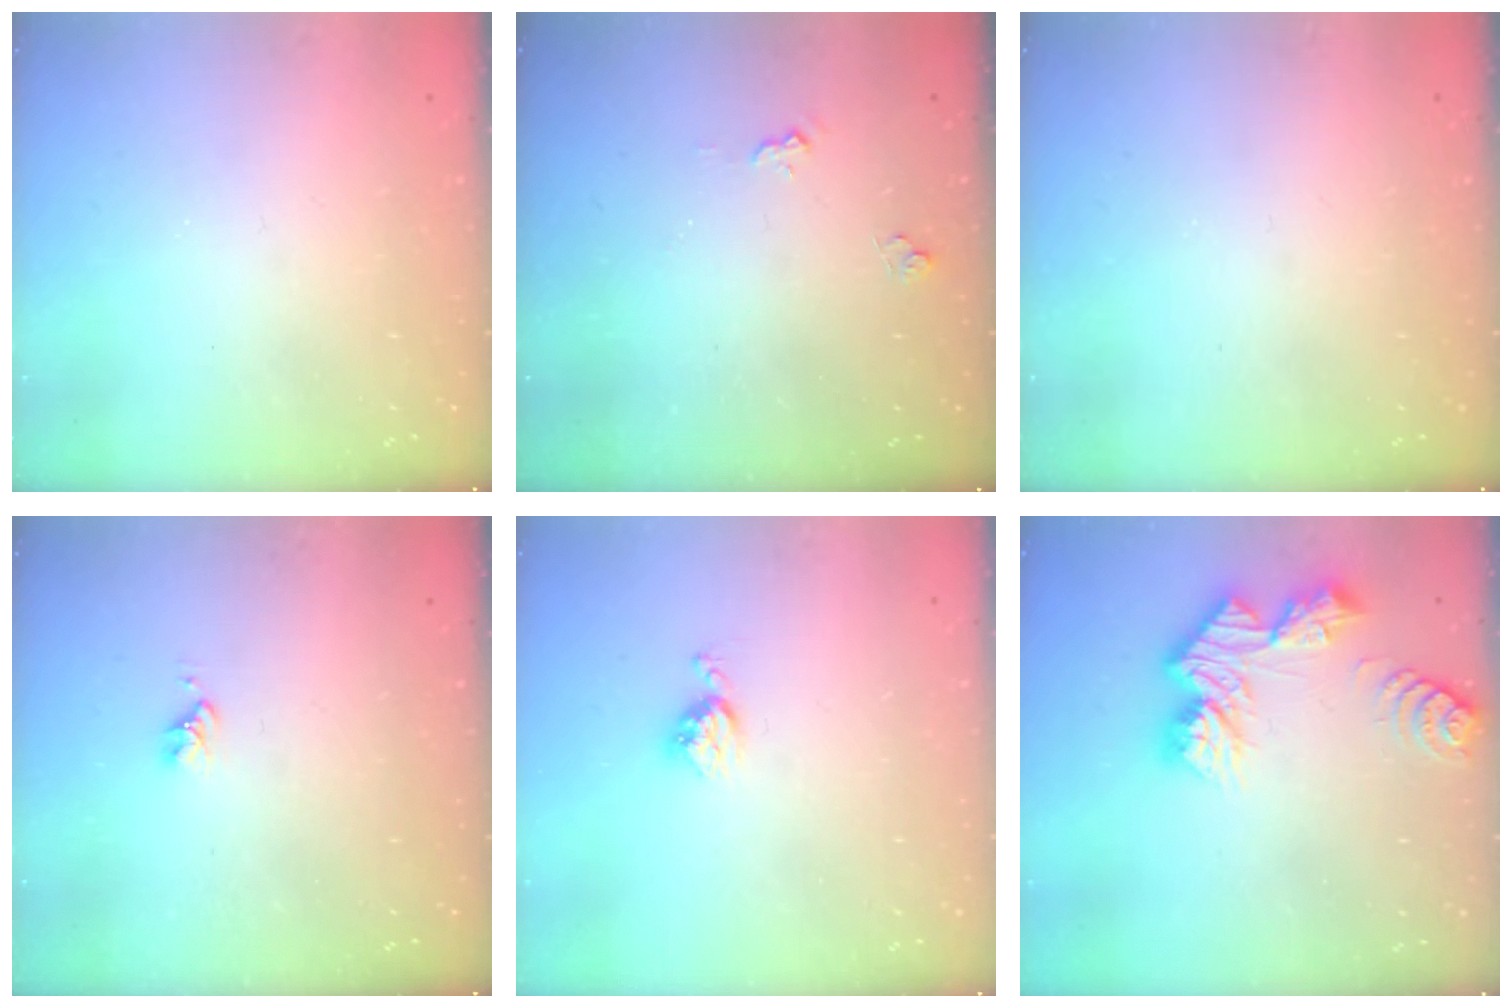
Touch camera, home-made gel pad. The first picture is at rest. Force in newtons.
{"total": 4.7, "press": 4.7, "slide": 0.5}
{"total": 0.0}
{"total": 2.8, "press": 2.8, "slide": 0.3}
{"total": 4.2, "press": 4.2, "slide": 0.5}
{"total": 12.8, "press": 12.7, "slide": 1.1}